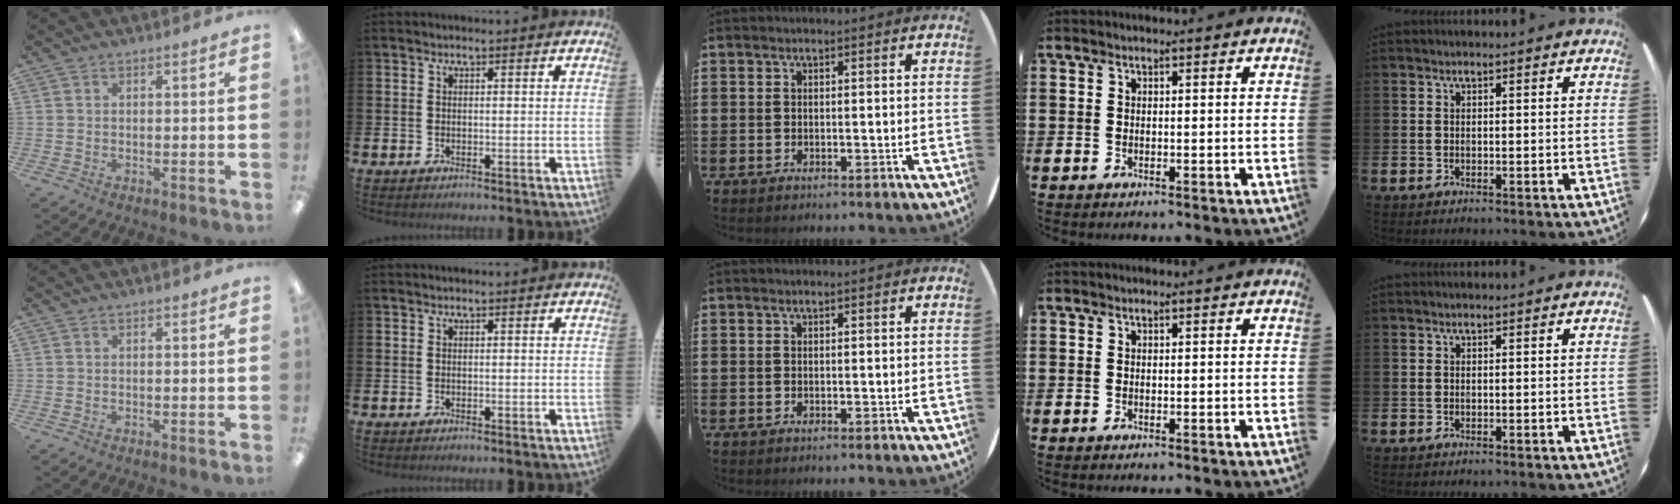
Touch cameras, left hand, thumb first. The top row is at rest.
{}